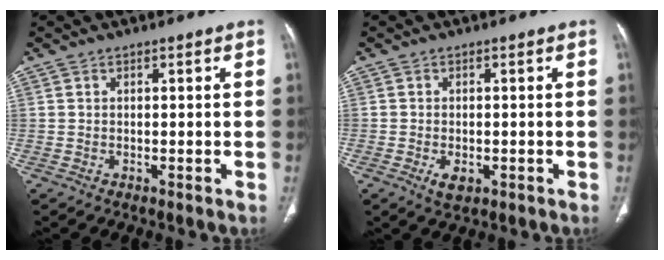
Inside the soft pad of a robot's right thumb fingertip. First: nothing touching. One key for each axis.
{"total": 3.9, "fx": -1.4, "fy": 2.1, "fz": 2.9, "tx": -0.050, "ty": -0.003, "tz": -0.017}